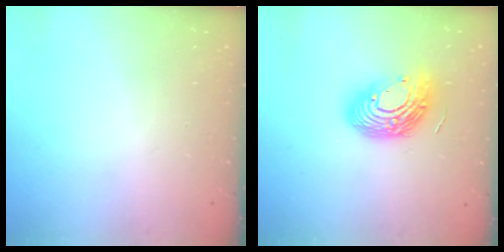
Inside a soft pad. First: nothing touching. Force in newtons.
{"total": 14.8, "press": 14.8, "slide": 1.0}